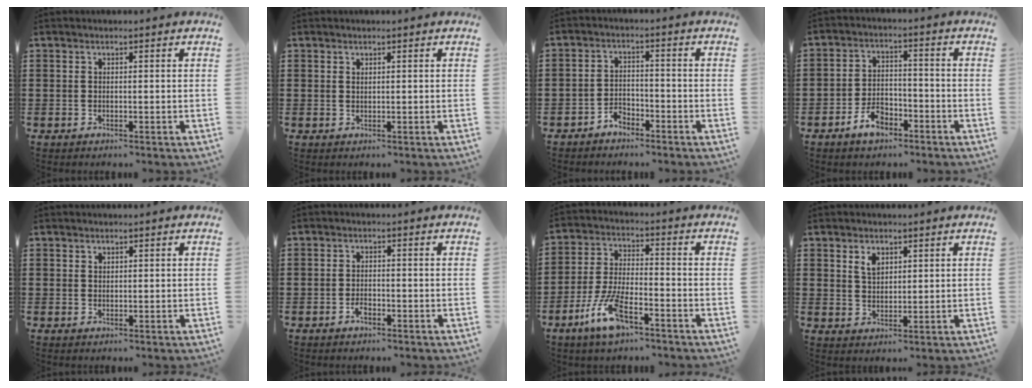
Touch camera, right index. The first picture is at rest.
{"total": 0.5, "force": [0.4, 0.2, 0.2], "torque": [-0.005, 0.001, 0.008]}
{"total": 2.9, "force": [-2.6, 1.2, 0.5], "torque": [-0.015, 0.005, -0.054]}
{"total": 5.2, "force": [-3.7, 2.5, 2.7], "torque": [-0.051, 0.012, -0.071]}
{"total": 0.7, "force": [0.6, 0.5, 0.1], "torque": [-0.004, 0.001, 0.012]}
{"total": 1.7, "force": [-1.1, 0.7, 1.0], "torque": [-0.022, -0.002, -0.021]}
{"total": 9.1, "force": [-5.1, 2.6, 7.0], "torque": [-0.163, -0.009, -0.097]}
{"total": 2.8, "force": [1.6, 1.7, 1.6], "torque": [-0.037, 0.005, 0.030]}